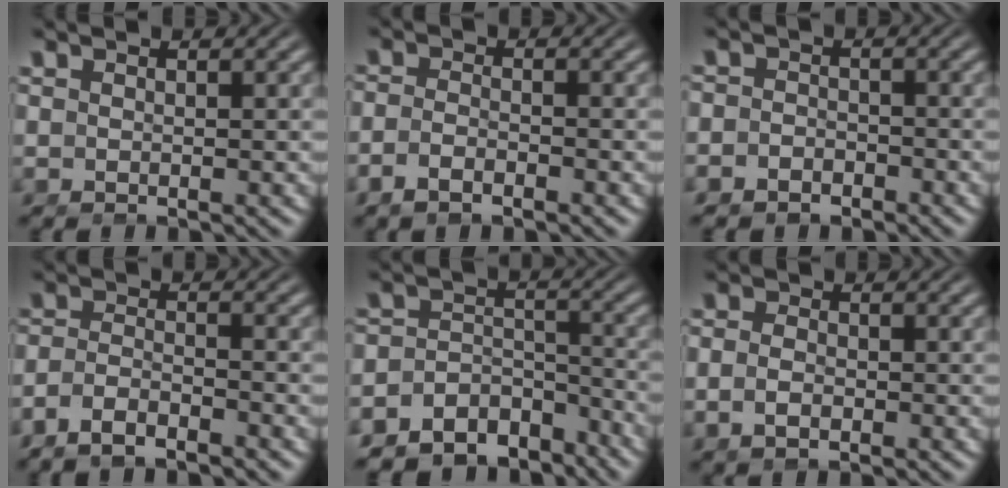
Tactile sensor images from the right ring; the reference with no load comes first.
{"total": 2.2, "force": [-1.7, 0.6, 1.3], "torque": [-0.030, -0.009, -0.028]}
{"total": 3.2, "force": [-2.6, 1.9, -0.1], "torque": [-0.006, -0.019, -0.040]}
{"total": 3.2, "force": [-2.5, 1.2, 1.5], "torque": [-0.036, -0.013, -0.040]}
{"total": 10.7, "force": [-7.6, 6.5, 3.8], "torque": [-0.074, -0.042, -0.115]}
{"total": 1.9, "force": [-0.8, 1.1, 1.3], "torque": [-0.032, -0.010, -0.012]}